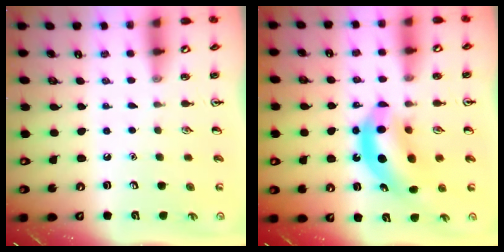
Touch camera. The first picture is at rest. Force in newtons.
{"total": 11.0, "press": 10.5, "slide": 3.4}